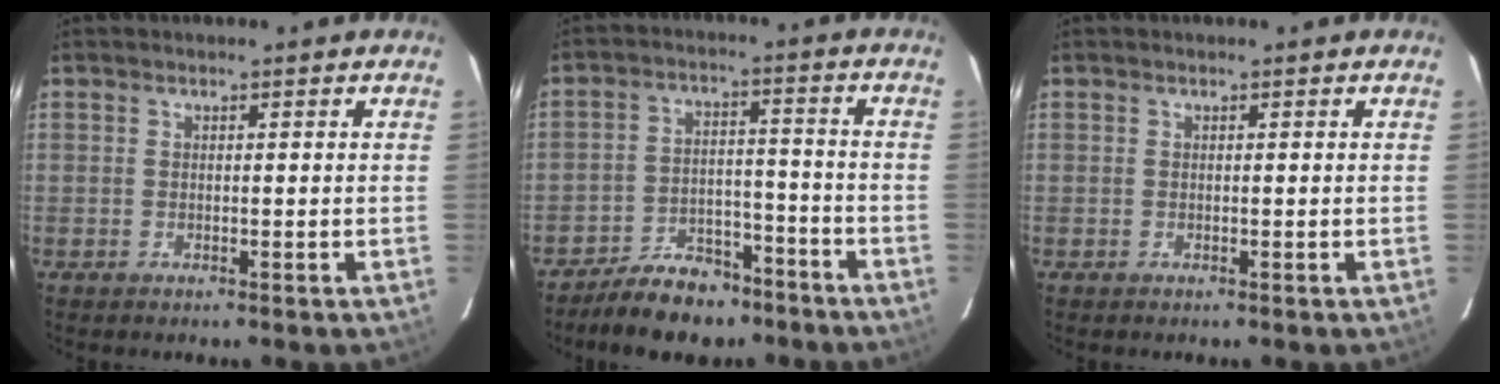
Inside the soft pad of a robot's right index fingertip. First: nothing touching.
{"total": 10.9, "force": [-8.8, 5.3, 3.8], "torque": [-0.083, 0.021, -0.124]}
{"total": 0.0}